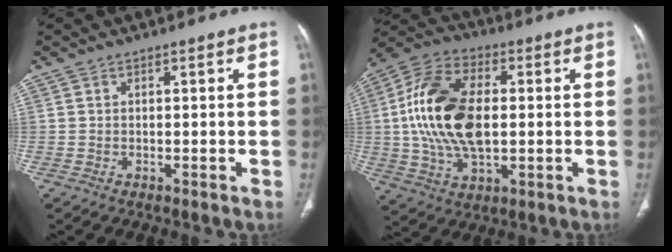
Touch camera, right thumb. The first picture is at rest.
{"total": 18.9, "force": [0.9, 10.7, 15.6], "torque": [-0.309, 0.012, 0.018]}